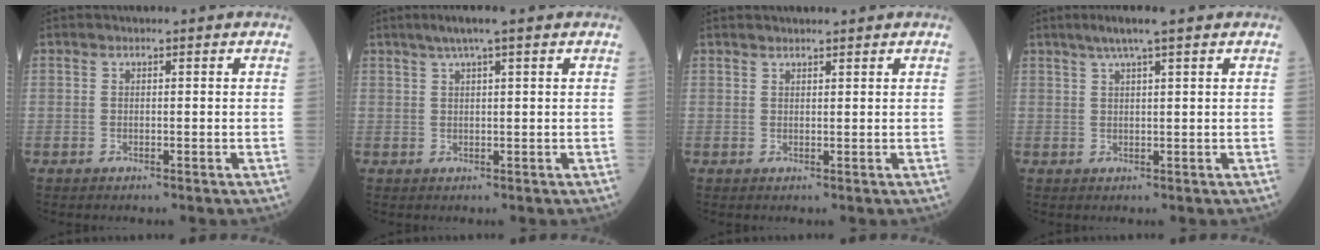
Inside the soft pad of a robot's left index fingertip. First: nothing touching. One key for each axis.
{"total": 3.6, "fx": 2.3, "fy": 0.1, "fz": 2.8, "tx": -0.052, "ty": 0.017, "tz": 0.041}
{"total": 2.3, "fx": 2.2, "fy": 0.3, "fz": 0.7, "tx": -0.005, "ty": 0.023, "tz": 0.035}
{"total": 4.6, "fx": 3.2, "fy": -0.1, "fz": 3.3, "tx": -0.064, "ty": 0.016, "tz": 0.057}